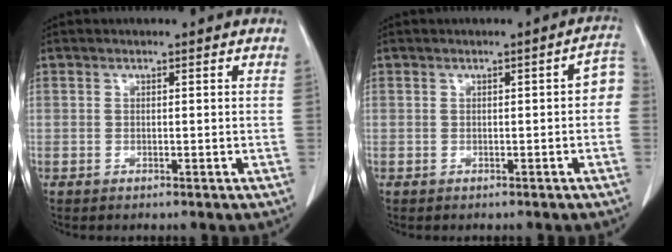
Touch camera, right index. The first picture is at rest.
{"total": 3.3, "force": [-0.1, 1.0, 3.2], "torque": [-0.030, 0.012, -0.006]}